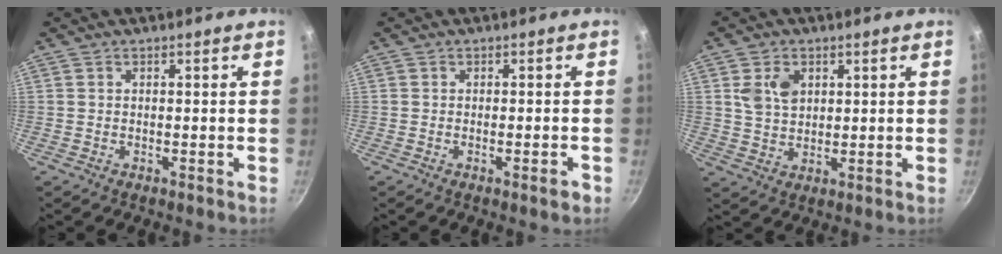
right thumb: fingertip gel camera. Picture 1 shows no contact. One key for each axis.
{"total": 2.0, "fx": -0.9, "fy": 0.3, "fz": 1.7, "tx": -0.021, "ty": 0.007, "tz": -0.012}
{"total": 6.0, "fx": 1.9, "fy": 4.4, "fz": 3.6, "tx": -0.052, "ty": -0.007, "tz": 0.037}